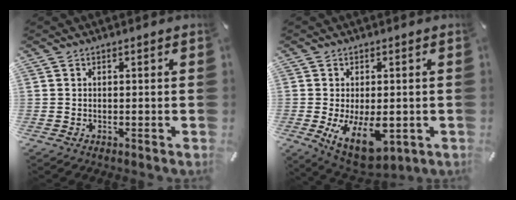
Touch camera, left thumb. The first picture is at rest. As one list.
[{"total": 11.6, "force": [-2.3, 6.6, 9.2], "torque": [-0.151, -0.013, -0.032]}]